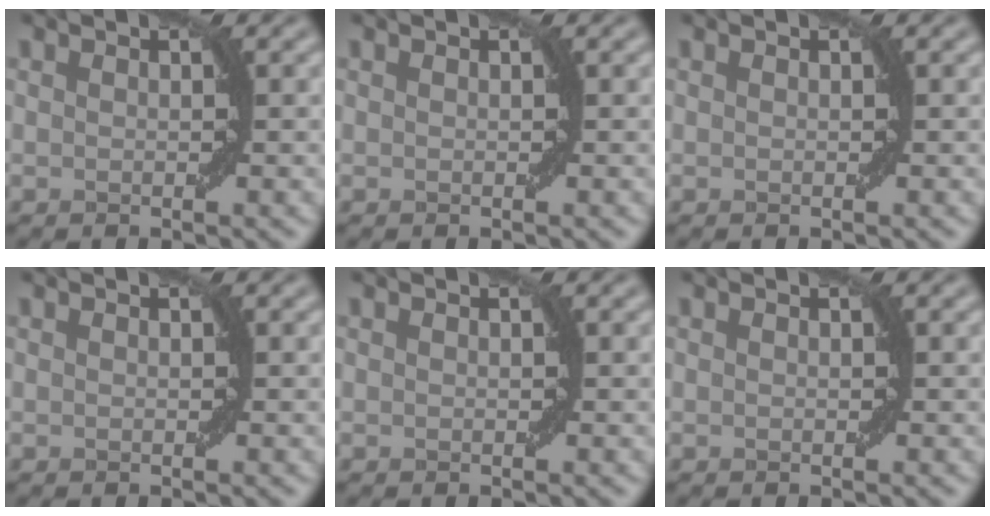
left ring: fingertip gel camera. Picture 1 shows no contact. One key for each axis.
{"total": 0.0}
{"total": 0.0}
{"total": 0.0}
{"total": 0.0}
{"total": 0.0}